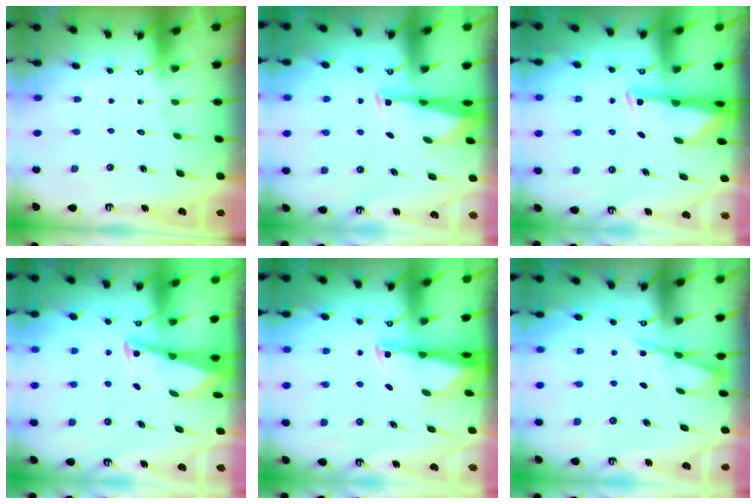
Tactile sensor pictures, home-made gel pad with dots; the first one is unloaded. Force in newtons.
{"total": 2.7, "press": 2.6, "slide": 0.7}
{"total": 3.1, "press": 3.1, "slide": 0.5}
{"total": 3.0, "press": 3.0, "slide": 0.5}
{"total": 2.6, "press": 2.6, "slide": 0.5}
{"total": 4.7, "press": 4.7, "slide": 0.7}